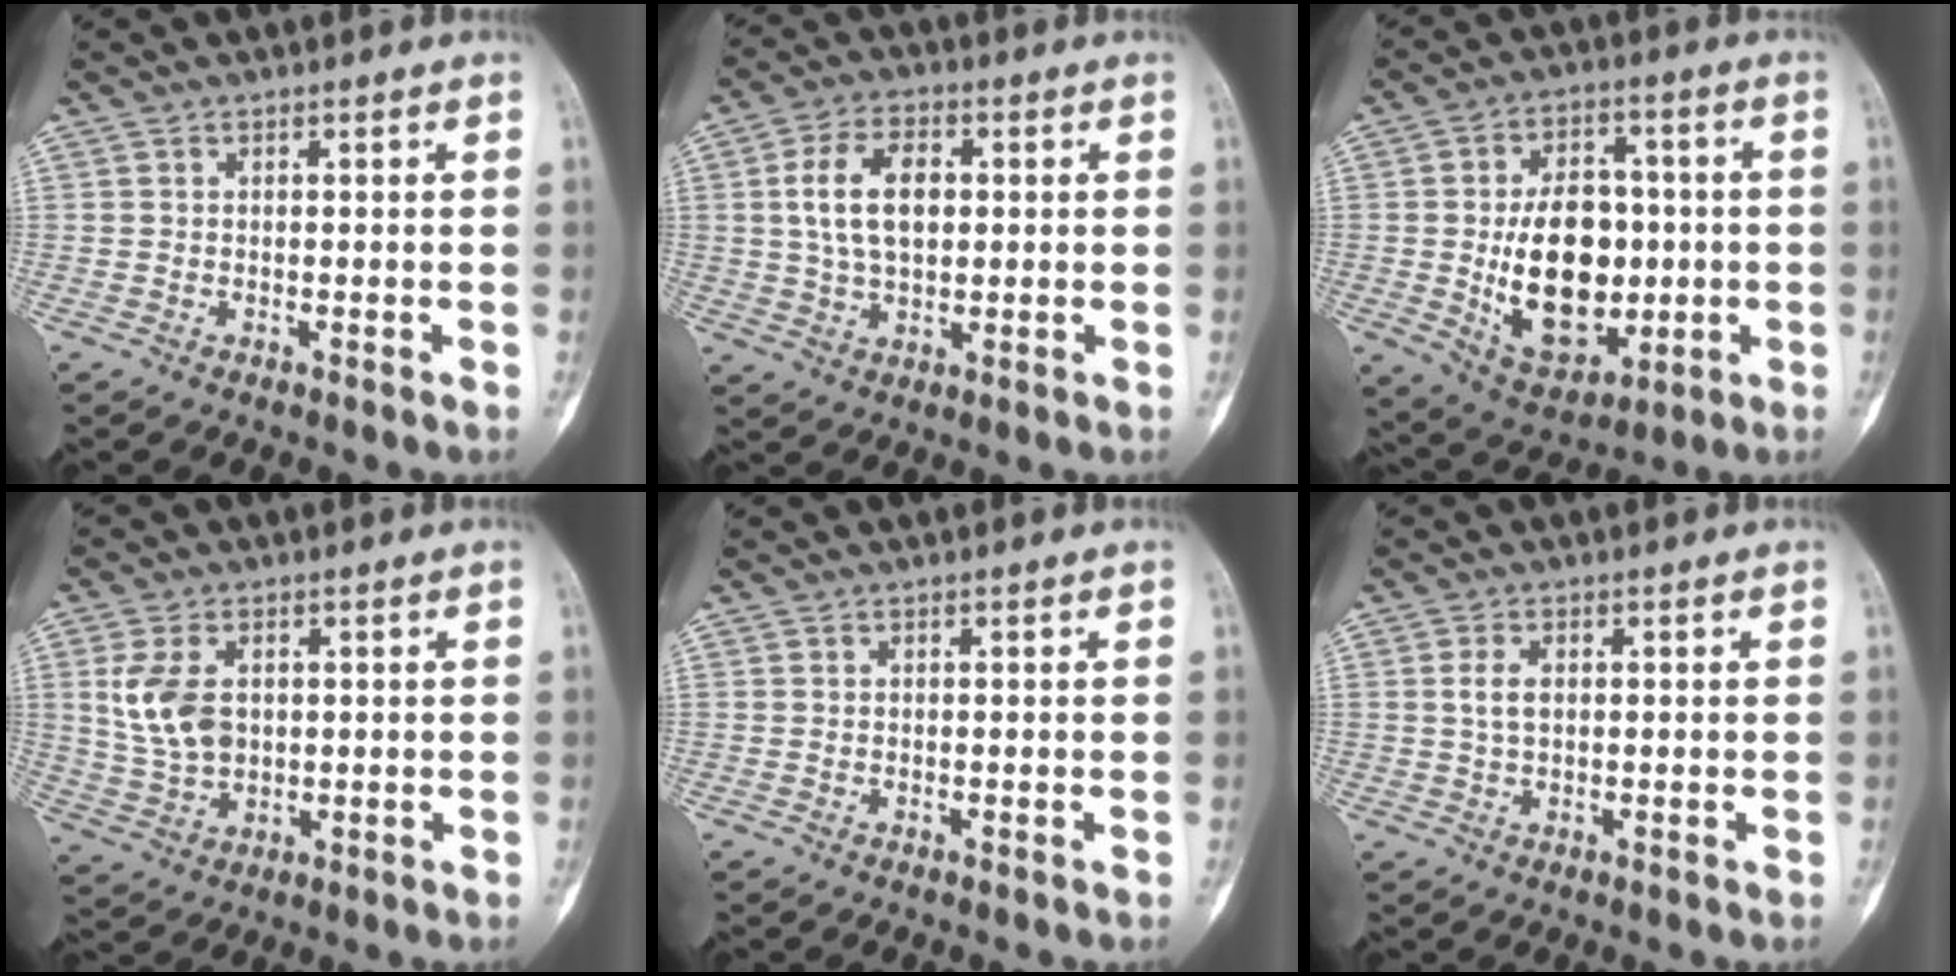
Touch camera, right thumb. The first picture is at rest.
{"total": 10.2, "force": [1.5, 6.2, 8.0], "torque": [-0.136, 0.005, 0.029]}
{"total": 18.4, "force": [-1.6, 12.1, 13.8], "torque": [-0.178, 0.006, -0.004]}
{"total": 9.3, "force": [1.8, 6.1, 6.8], "torque": [-0.132, -0.002, 0.046]}
{"total": 0.0}
{"total": 2.8, "force": [0.5, 1.6, 2.2], "torque": [-0.045, 0.003, 0.008]}